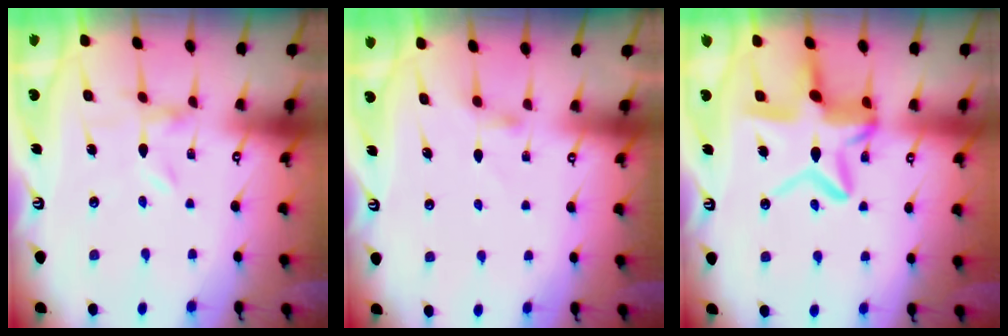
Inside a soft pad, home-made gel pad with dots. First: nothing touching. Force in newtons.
{"total": 2.8, "press": 2.7, "slide": 0.6}
{"total": 15.8, "press": 15.7, "slide": 1.3}